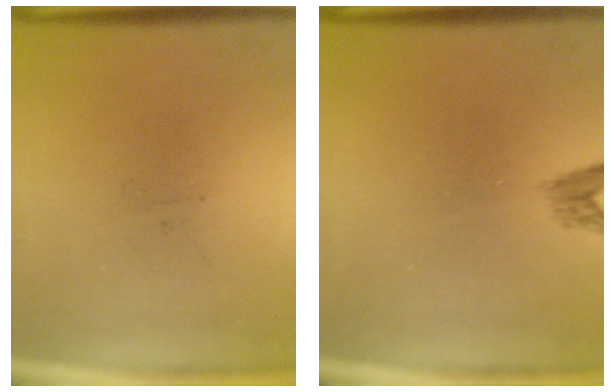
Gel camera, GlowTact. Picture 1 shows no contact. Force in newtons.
{"total": 1.4}